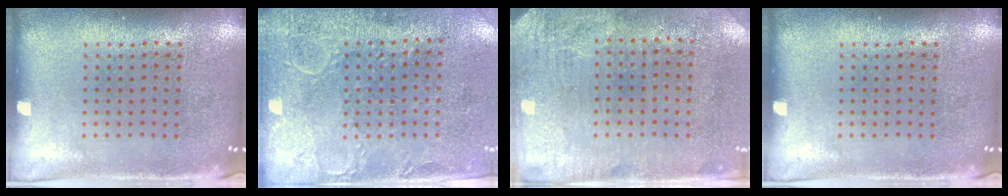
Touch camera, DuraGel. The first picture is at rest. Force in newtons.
{"total": 2.9, "press": 2.3, "slide": 1.8}
{"total": 3.5, "press": 2.8, "slide": 2.0}
{"total": 0.0}